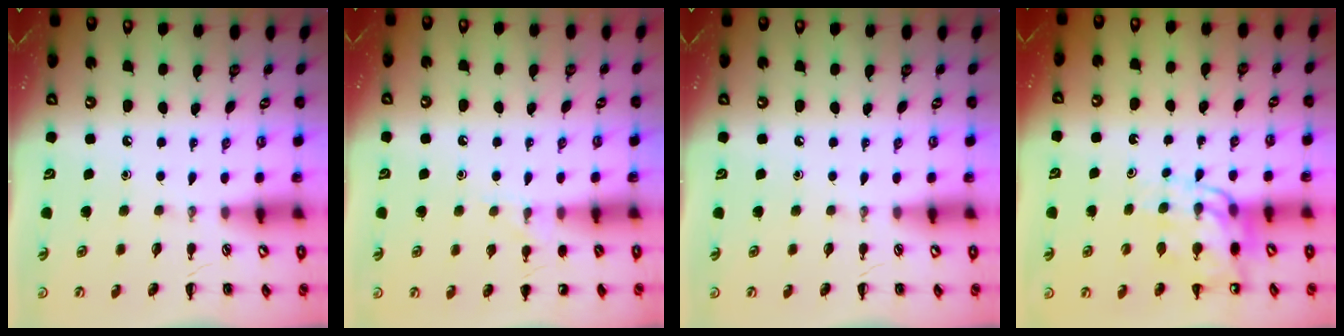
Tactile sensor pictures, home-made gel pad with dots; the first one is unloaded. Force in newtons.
{"total": 6.5, "press": 6.2, "slide": 1.9}
{"total": 0.0}
{"total": 11.4, "press": 10.9, "slide": 3.2}